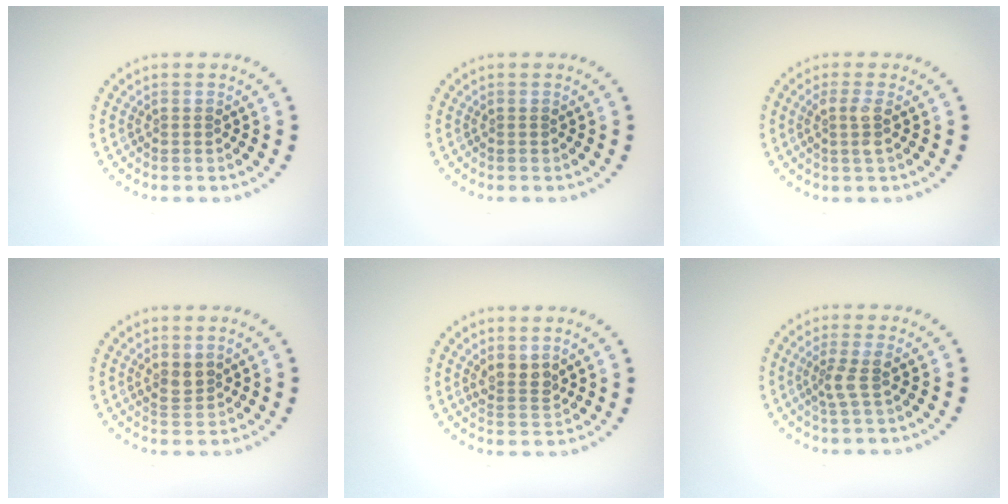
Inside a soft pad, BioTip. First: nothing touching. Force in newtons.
{"total": 0.0}
{"total": 1.7, "press": 1.4, "slide": 1.0}
{"total": 1.7, "press": 1.5, "slide": 0.9}
{"total": 2.1, "press": 1.7, "slide": 1.2}
{"total": 1.9, "press": 1.4, "slide": 1.2}